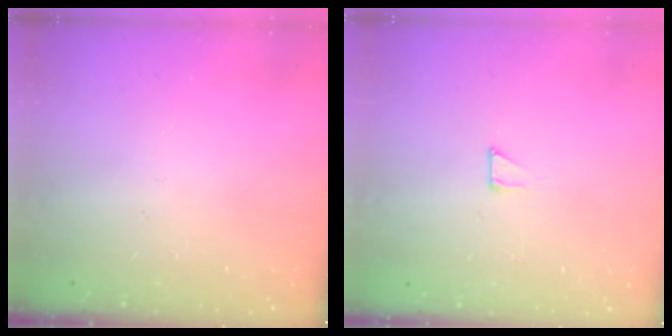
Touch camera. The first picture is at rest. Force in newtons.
{"total": 2.6, "press": 2.6, "slide": 0.1}